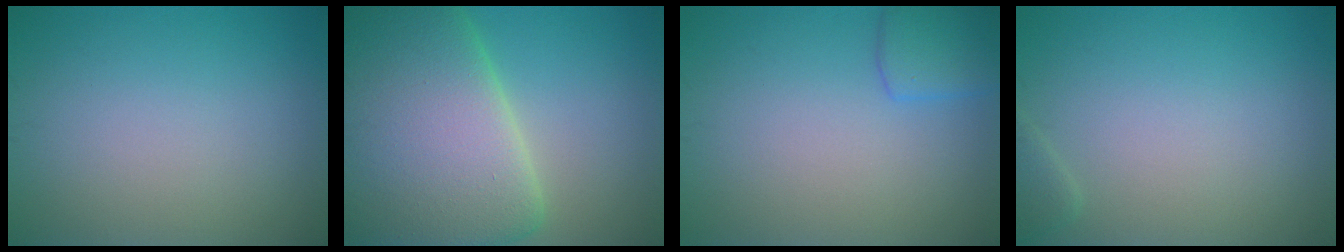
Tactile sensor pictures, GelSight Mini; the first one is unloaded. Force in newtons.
{"total": 15.8, "press": 15.7, "slide": 0.9}
{"total": 2.6, "press": 2.6, "slide": 0.1}
{"total": 0.9, "press": 0.9, "slide": 0.1}